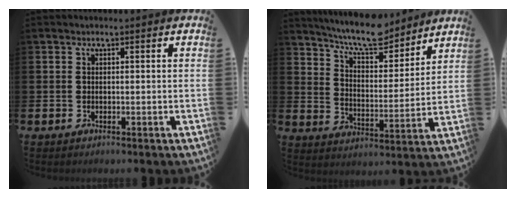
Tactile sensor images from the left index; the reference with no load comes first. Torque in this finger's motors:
{"motor_torque": [1.00, -1.14, 0.83, 0.21]}